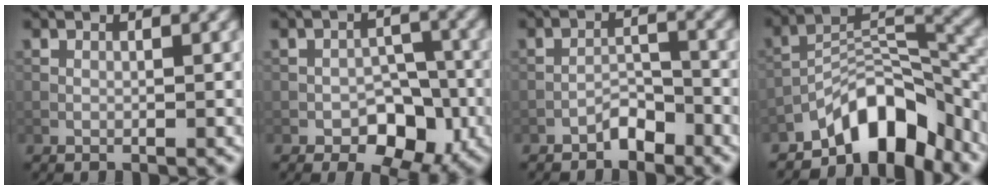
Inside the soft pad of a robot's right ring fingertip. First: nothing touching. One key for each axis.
{"total": 5.6, "fx": -2.4, "fy": 3.6, "fz": 3.6, "tx": -0.035, "ty": -0.001, "tz": -0.040}
{"total": 2.2, "fx": -1.8, "fy": 0.8, "fz": 0.9, "tx": -0.010, "ty": 0.011, "tz": -0.035}
{"total": 8.2, "fx": -6.1, "fy": 3.2, "fz": 4.5, "tx": -0.052, "ty": 0.008, "tz": -0.114}